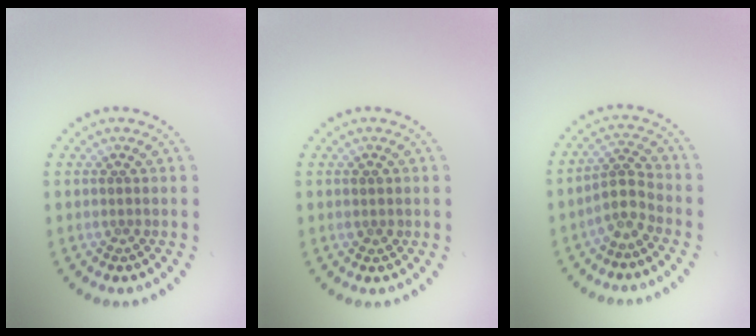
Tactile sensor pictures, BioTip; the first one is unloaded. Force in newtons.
{"total": 0.9, "press": 0.9, "slide": 0.1}
{"total": 2.8, "press": 2.0, "slide": 2.0}